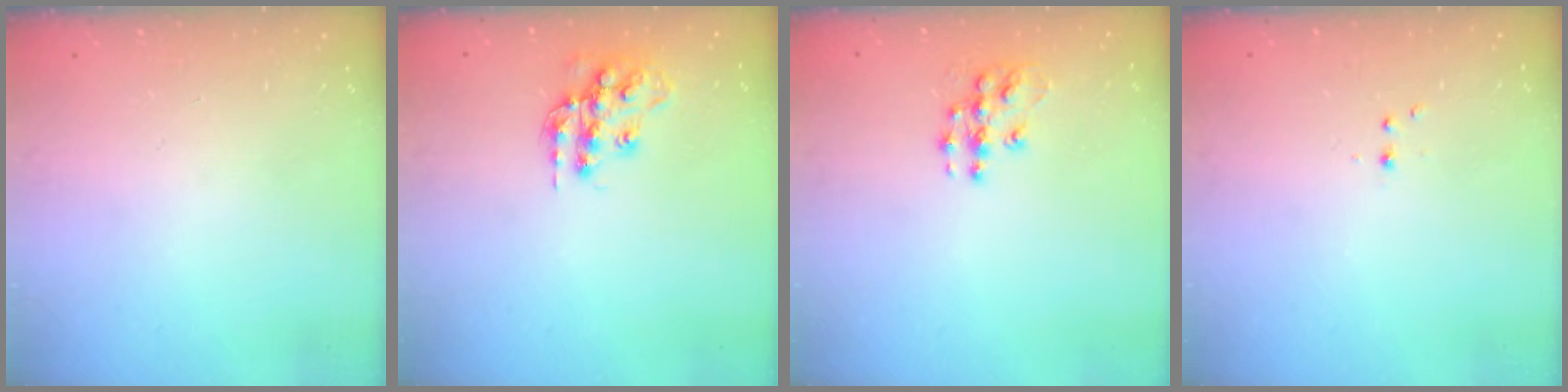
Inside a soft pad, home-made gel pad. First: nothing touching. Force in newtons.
{"total": 14.2, "press": 14.2, "slide": 0.9}
{"total": 9.2, "press": 9.2, "slide": 0.5}
{"total": 2.2, "press": 1.9, "slide": 1.2}